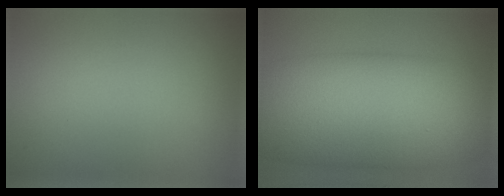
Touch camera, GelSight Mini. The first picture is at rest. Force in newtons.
{"total": 14.9, "press": 14.9, "slide": 0.0}